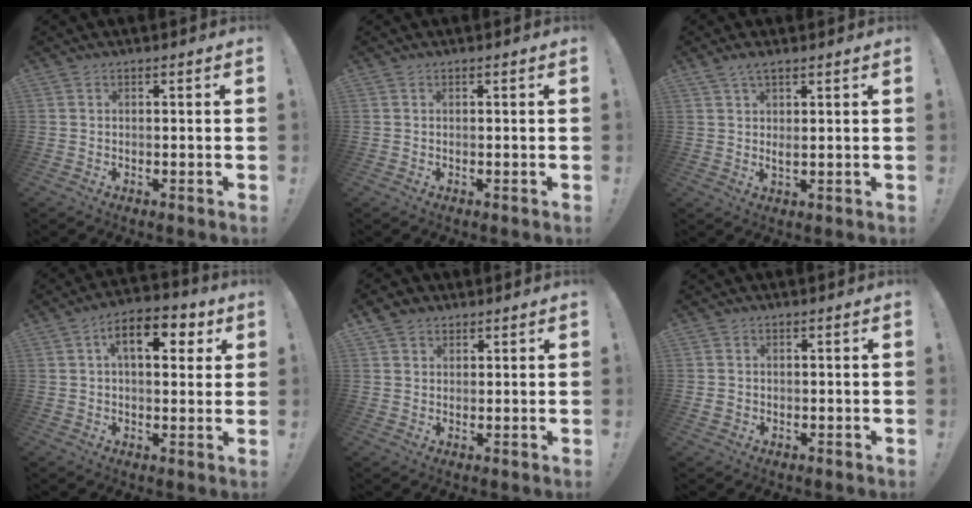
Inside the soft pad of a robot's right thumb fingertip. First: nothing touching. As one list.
[{"total": 0.0}, {"total": 3.5, "force": [2.3, 0.7, 2.6], "torque": [-0.047, -0.014, 0.039]}, {"total": 11.1, "force": [3.7, 5.9, 8.6], "torque": [-0.109, -0.005, 0.055]}, {"total": 3.8, "force": [2.5, 2.8, 0.7], "torque": [-0.008, -0.010, 0.047]}, {"total": 1.2, "force": [0.0, 1.1, 0.4], "torque": [-0.008, 0.004, -0.001]}]